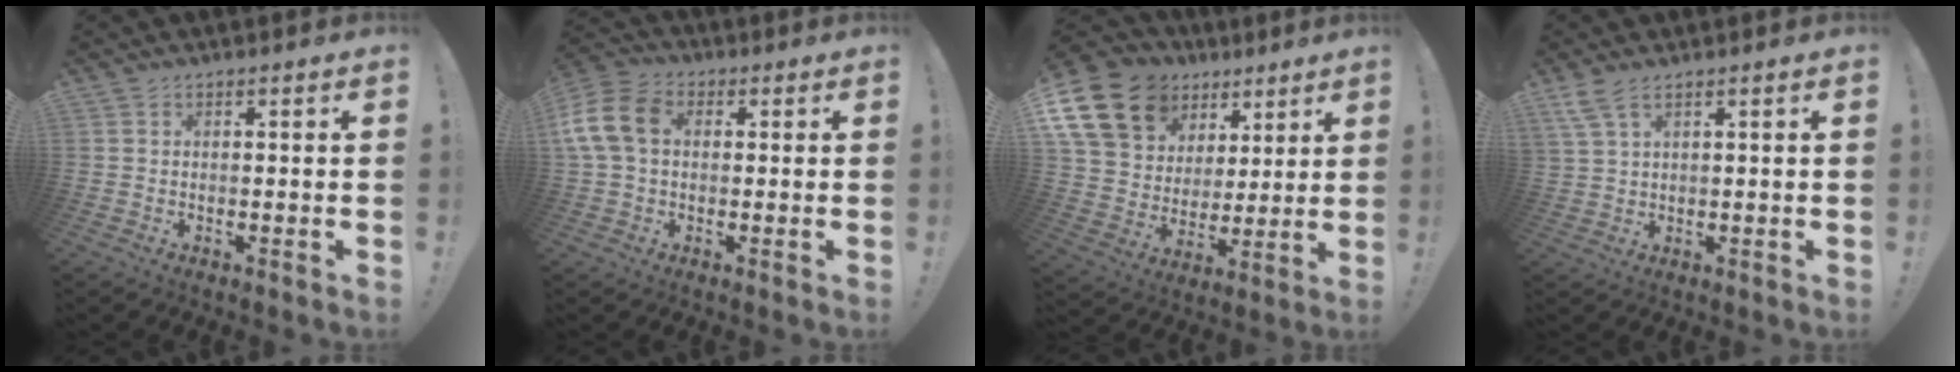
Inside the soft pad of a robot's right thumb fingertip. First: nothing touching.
{"total": 13.1, "force": [1.7, 9.3, 9.1], "torque": [-0.189, 0.013, 0.035]}
{"total": 19.4, "force": [10.0, 14.3, 8.6], "torque": [-0.147, -0.049, 0.213]}
{"total": 5.0, "force": [3.3, 1.1, 3.7], "torque": [-0.078, -0.008, 0.063]}